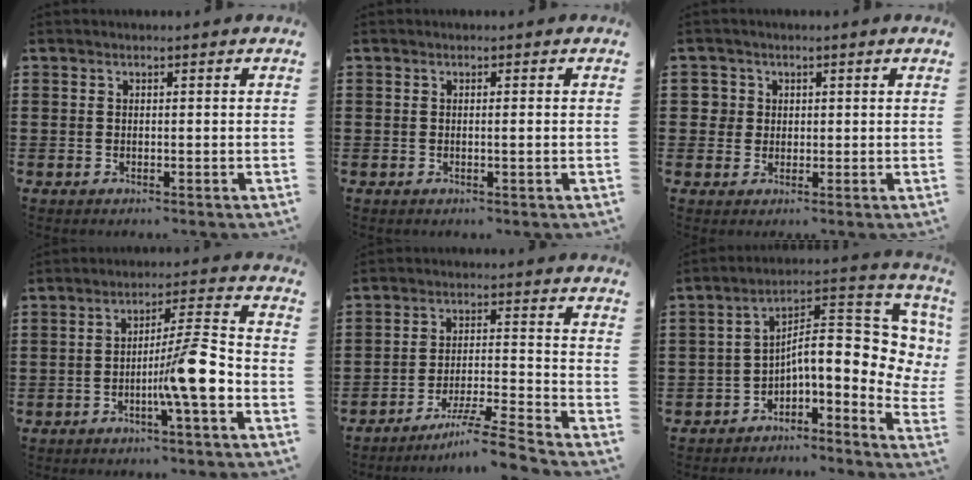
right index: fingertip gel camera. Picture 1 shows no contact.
{"total": 0.9, "force": [-0.1, -0.3, 0.8], "torque": [-0.015, -0.006, -0.001]}
{"total": 2.6, "force": [0.6, 2.5, 0.5], "torque": [-0.022, 0.010, 0.010]}
{"total": 9.9, "force": [-3.2, 0.6, 9.4], "torque": [-0.146, -0.008, -0.060]}
{"total": 7.6, "force": [-6.3, -0.4, 4.2], "torque": [-0.080, -0.007, -0.123]}
{"total": 10.6, "force": [-0.2, 3.2, 10.1], "torque": [-0.154, -0.028, -0.017]}